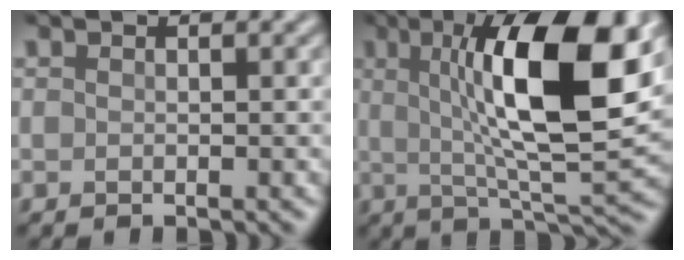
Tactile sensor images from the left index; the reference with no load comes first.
{"total": 12.3, "force": [2.6, 3.0, 11.6], "torque": [-0.171, 0.007, 0.044]}